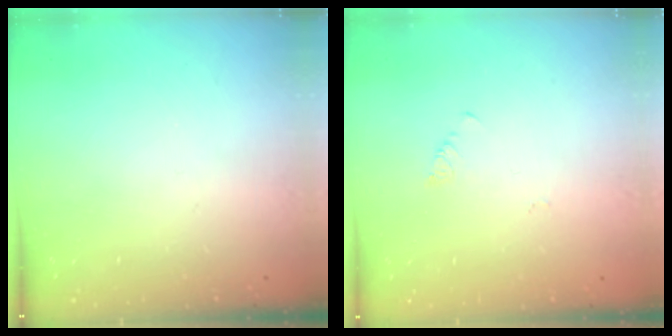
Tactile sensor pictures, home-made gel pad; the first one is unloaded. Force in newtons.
{"total": 1.9, "press": 1.9, "slide": 0.4}